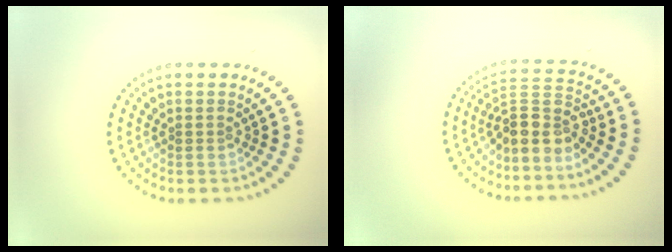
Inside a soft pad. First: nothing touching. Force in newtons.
{"total": 3.7, "press": 2.8, "slide": 2.4}